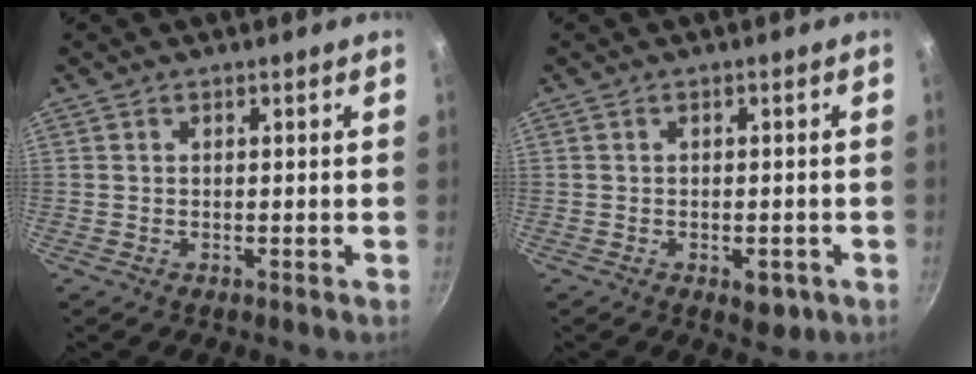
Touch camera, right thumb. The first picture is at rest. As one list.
[{"total": 3.8, "force": [-1.6, 2.2, 2.7], "torque": [-0.023, 0.010, -0.013]}]